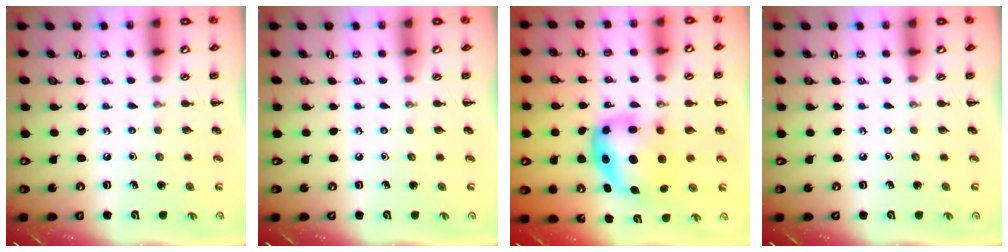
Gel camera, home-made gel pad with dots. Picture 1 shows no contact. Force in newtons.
{"total": 0.0}
{"total": 6.6, "press": 6.4, "slide": 1.5}
{"total": 0.0}